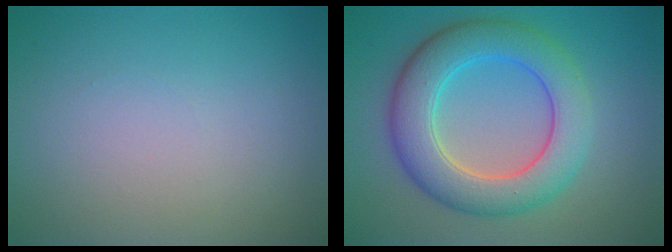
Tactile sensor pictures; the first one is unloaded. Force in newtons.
{"total": 7.4, "press": 7.4, "slide": 0.0}